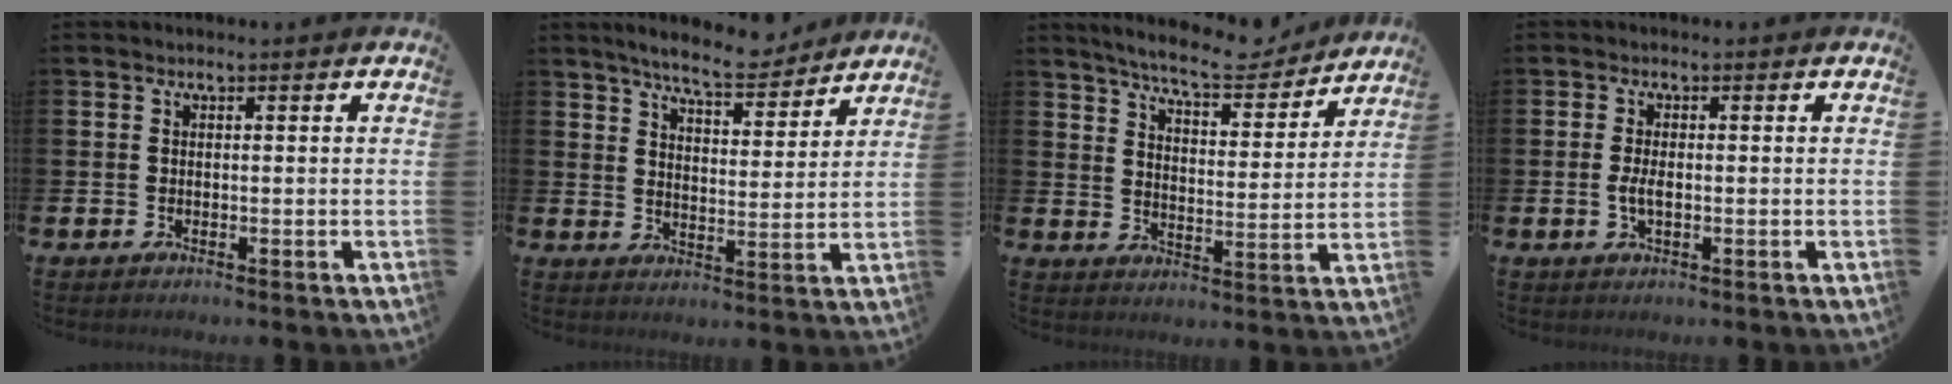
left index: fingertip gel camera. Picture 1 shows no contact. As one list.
[{"total": 7.2, "force": [6.9, 0.8, 2.0], "torque": [-0.049, -0.040, 0.120]}, {"total": 7.9, "force": [7.4, 0.9, 2.5], "torque": [-0.064, -0.046, 0.127]}, {"total": 2.3, "force": [-0.3, 1.0, 2.0], "torque": [-0.035, 0.001, -0.007]}]